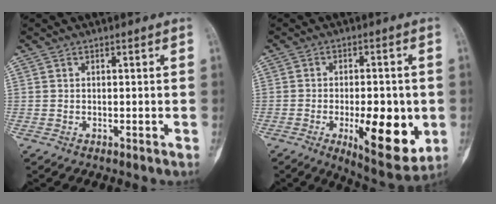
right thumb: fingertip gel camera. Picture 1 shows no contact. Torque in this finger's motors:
{"motor_torque": [-0.20, 1.02, 1.03, -0.54, 0.10]}